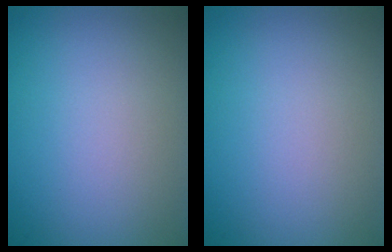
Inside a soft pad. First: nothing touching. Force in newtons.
{"total": 0.0}